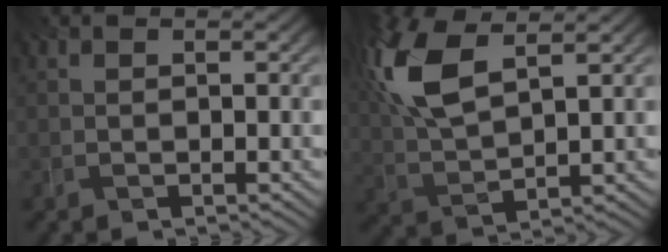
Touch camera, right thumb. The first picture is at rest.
{"total": 11.0, "force": [4.6, 4.6, 8.9], "torque": [-0.237, 0.017, 0.093]}